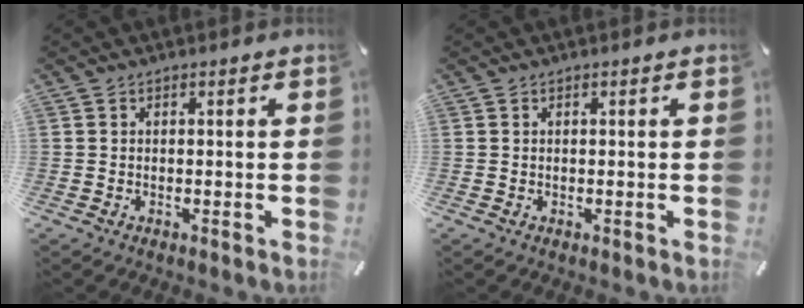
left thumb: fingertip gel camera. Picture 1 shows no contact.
{"total": 0.0}